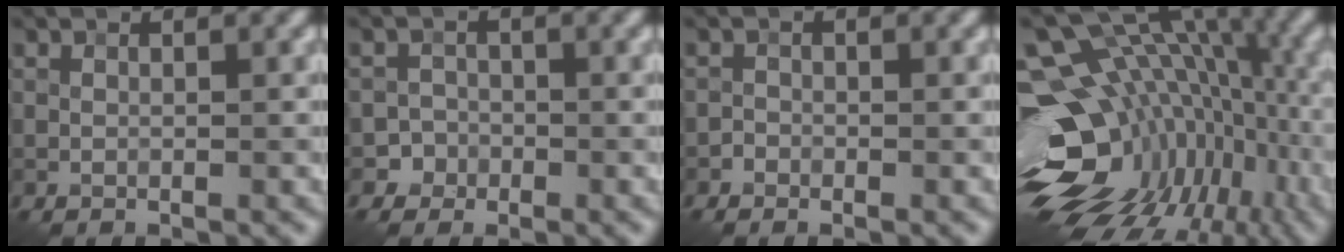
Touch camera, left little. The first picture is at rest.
{"total": 2.0, "force": [-1.2, 1.6, -0.3], "torque": [0.029, 0.010, -0.023]}
{"total": 0.7, "force": [-0.6, 0.4, -0.1], "torque": [0.004, 0.003, -0.012]}
{"total": 18.6, "force": [-5.1, 12.5, 12.9], "torque": [-0.216, 0.006, -0.042]}